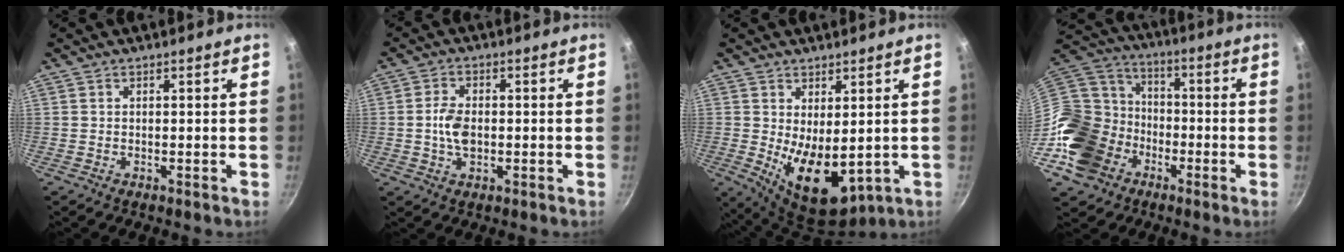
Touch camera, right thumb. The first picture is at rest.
{"total": 5.4, "force": [-0.4, 3.3, 4.2], "torque": [-0.080, 0.005, -0.007]}
{"total": 12.0, "force": [-0.9, 6.1, 10.3], "torque": [-0.153, -0.020, 0.016]}
{"total": 21.7, "force": [-8.5, 17.1, 10.3], "torque": [-0.230, 0.065, -0.157]}